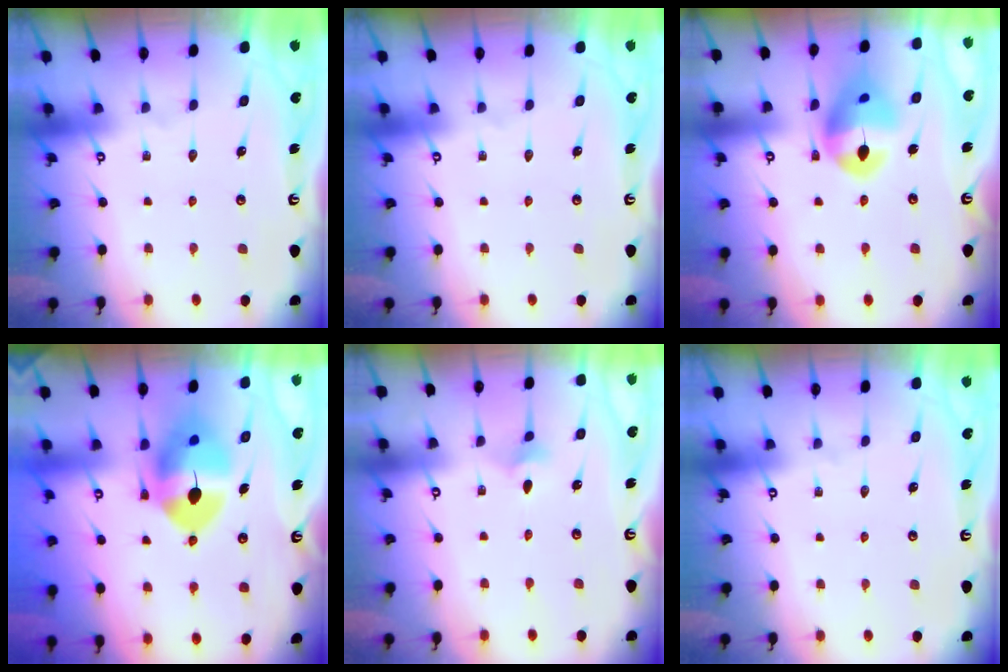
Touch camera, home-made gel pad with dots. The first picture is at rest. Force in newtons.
{"total": 0.0}
{"total": 13.9, "press": 13.9, "slide": 1.3}
{"total": 12.3, "press": 12.1, "slide": 2.2}
{"total": 2.7, "press": 2.6, "slide": 0.5}
{"total": 0.0}